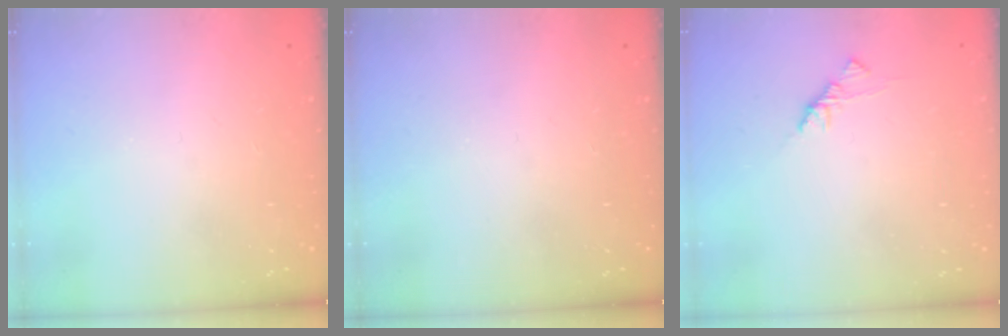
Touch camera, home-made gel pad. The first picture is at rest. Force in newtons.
{"total": 0.0}
{"total": 1.9, "press": 1.7, "slide": 0.6}